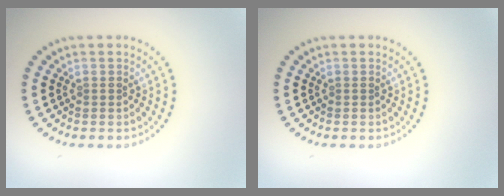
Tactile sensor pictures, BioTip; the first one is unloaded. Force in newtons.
{"total": 0.0}